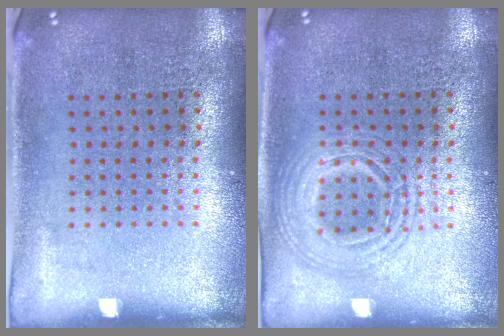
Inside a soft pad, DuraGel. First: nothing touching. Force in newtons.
{"total": 2.8, "press": 2.7, "slide": 0.2}